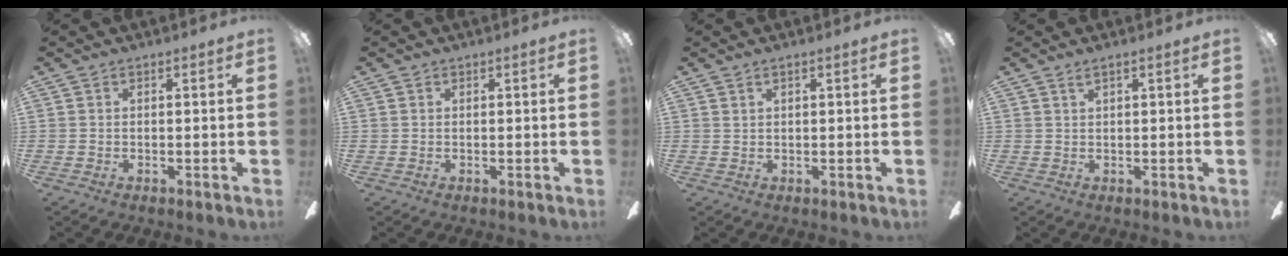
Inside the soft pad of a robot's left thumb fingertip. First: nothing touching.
{"total": 0.0}
{"total": 0.9, "force": [0.6, 0.2, 0.6], "torque": [-0.013, 0.001, 0.011]}
{"total": 1.2, "force": [0.9, 0.1, 0.8], "torque": [-0.018, 0.000, 0.016]}